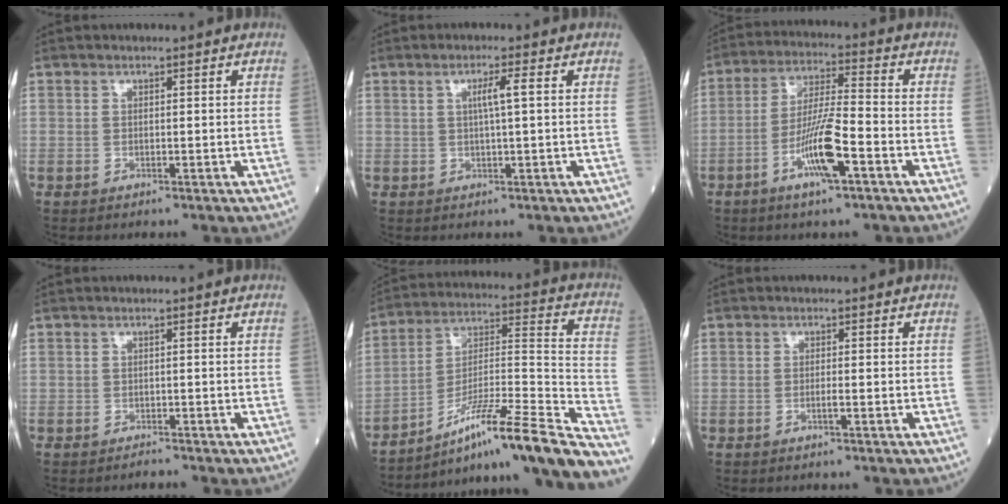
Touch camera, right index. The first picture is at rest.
{"total": 2.8, "force": [0.8, -0.2, 2.7], "torque": [-0.044, 0.000, 0.011]}
{"total": 9.8, "force": [-4.1, 0.9, 8.8], "torque": [-0.167, -0.002, -0.078]}
{"total": 0.6, "force": [-0.6, 0.0, -0.3], "torque": [0.012, 0.000, -0.012]}
{"total": 22.1, "force": [-17.1, -0.7, 14.0], "torque": [-0.181, 0.007, -0.286]}
{"total": 1.1, "force": [-0.4, -0.1, 1.0], "torque": [-0.021, -0.001, -0.009]}